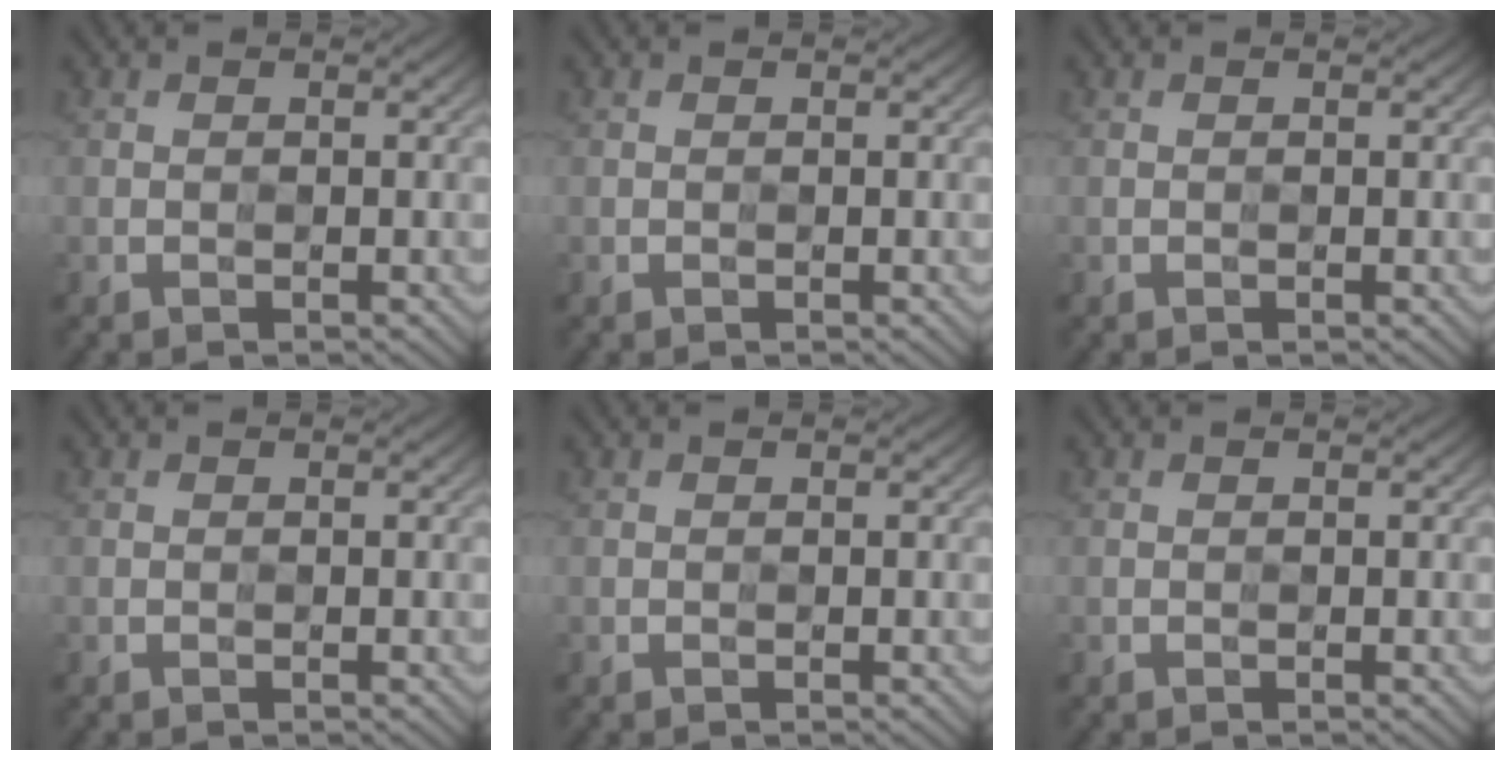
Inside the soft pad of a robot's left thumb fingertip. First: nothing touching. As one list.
[{"total": 0.0}, {"total": 0.0}, {"total": 0.0}, {"total": 0.0}, {"total": 0.0}]